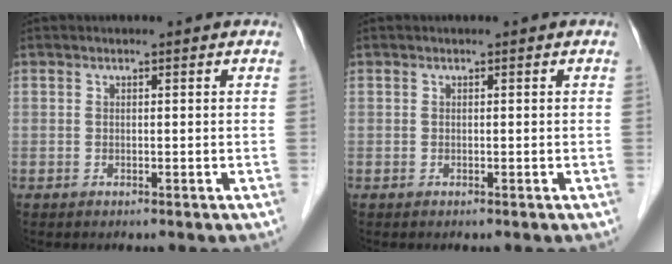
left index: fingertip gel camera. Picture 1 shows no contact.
{"total": 0.0}